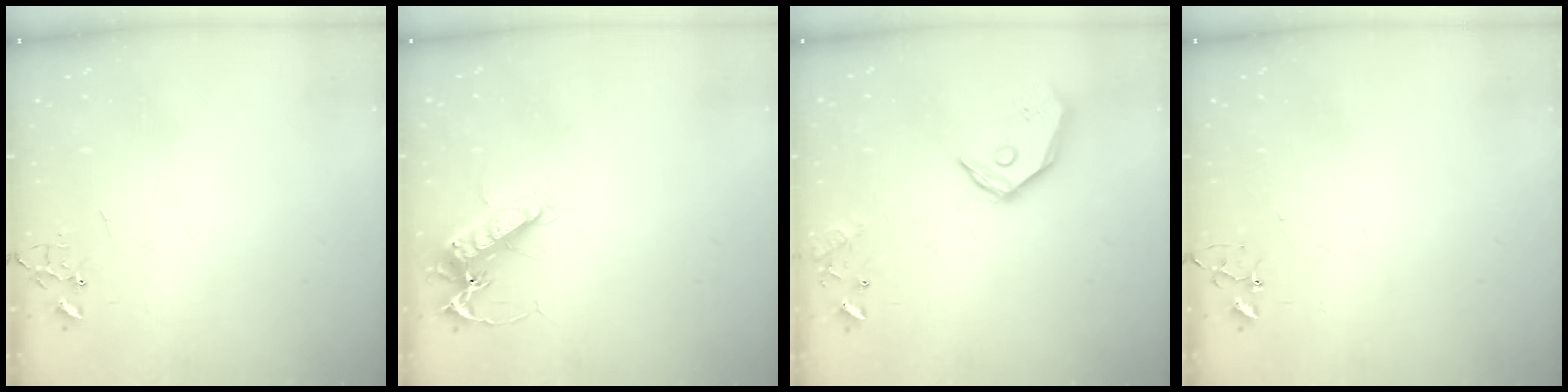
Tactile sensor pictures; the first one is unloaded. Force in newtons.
{"total": 14.1, "press": 13.9, "slide": 1.9}
{"total": 15.5, "press": 15.3, "slide": 2.2}
{"total": 2.9, "press": 2.9, "slide": 0.2}